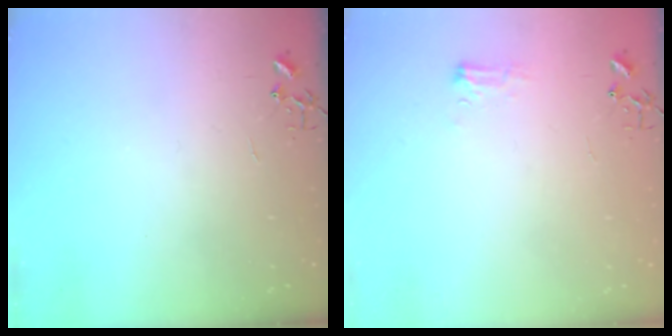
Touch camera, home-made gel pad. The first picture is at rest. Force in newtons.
{"total": 7.3, "press": 7.2, "slide": 0.9}